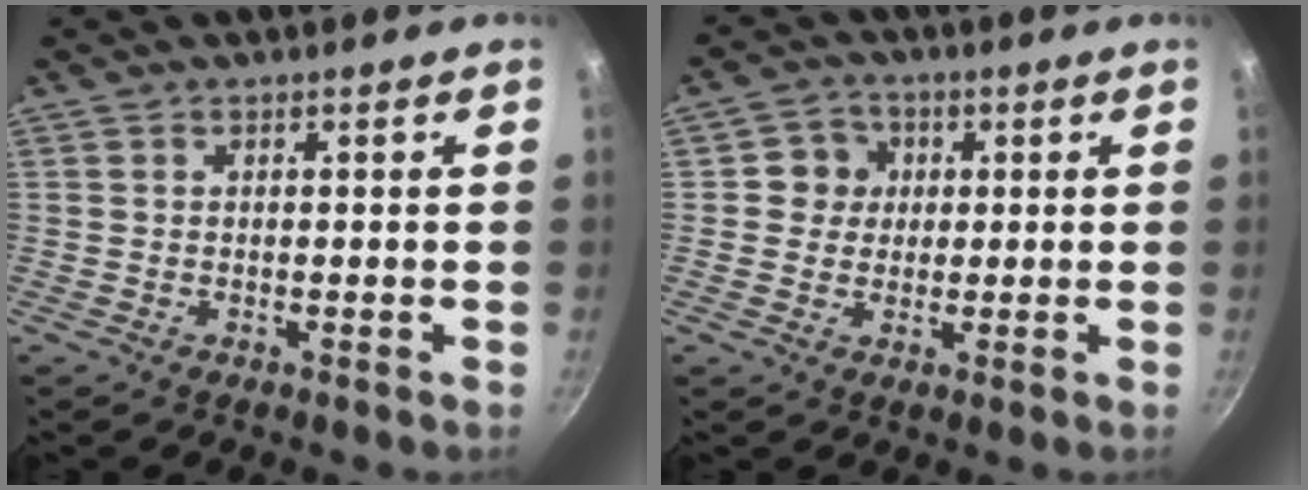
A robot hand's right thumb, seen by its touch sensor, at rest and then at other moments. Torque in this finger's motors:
{"motor_torque": [0.48, 1.17, 0.65, -0.20, 0.04]}